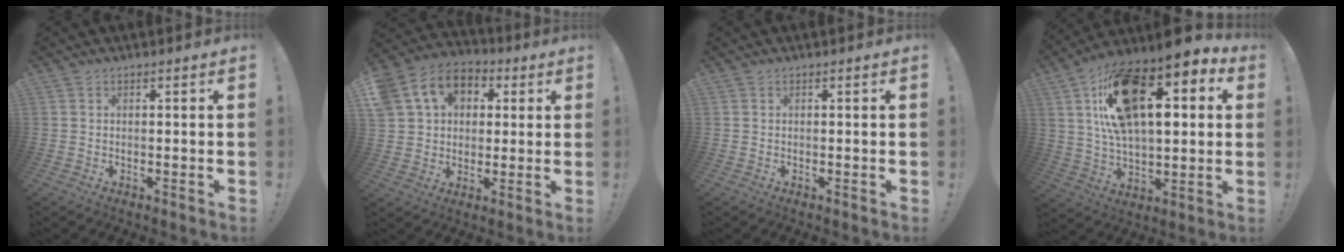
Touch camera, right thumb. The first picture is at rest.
{"total": 14.5, "force": [5.2, 11.5, 7.0], "torque": [-0.109, -0.007, 0.106]}
{"total": 0.0}
{"total": 22.1, "force": [8.5, 11.3, 17.0], "torque": [-0.288, -0.029, 0.151]}